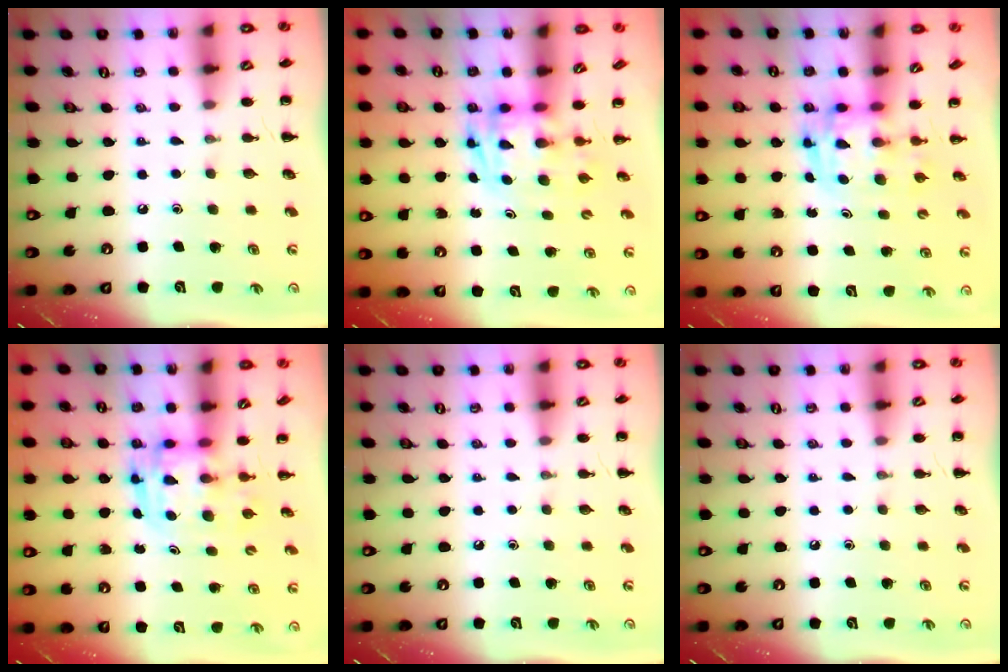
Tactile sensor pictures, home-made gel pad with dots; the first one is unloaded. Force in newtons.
{"total": 2.7, "press": 2.6, "slide": 0.5}
{"total": 3.0, "press": 3.0, "slide": 0.5}
{"total": 3.4, "press": 3.3, "slide": 0.7}
{"total": 0.0}
{"total": 0.0}